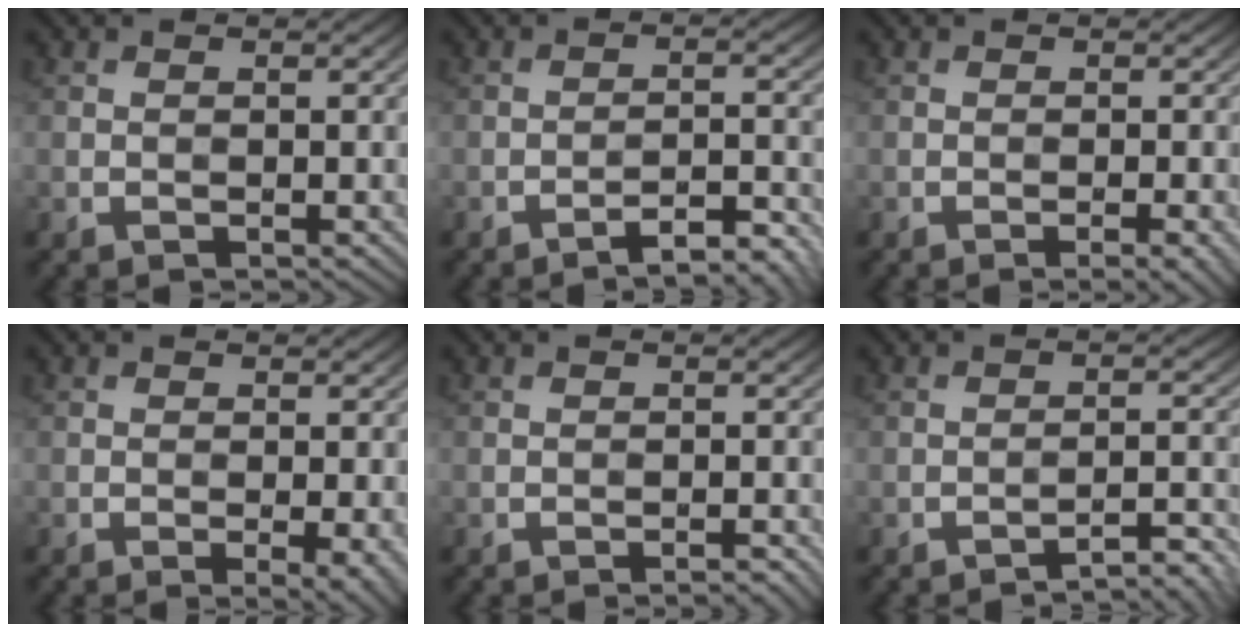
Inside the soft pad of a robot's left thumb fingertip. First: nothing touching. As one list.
[{"total": 4.4, "force": [-3.6, 0.5, 2.6], "torque": [-0.038, 0.014, -0.055]}, {"total": 2.3, "force": [-1.1, 0.3, 2.0], "torque": [-0.027, 0.003, -0.017]}, {"total": 2.8, "force": [-0.9, 0.6, 2.6], "torque": [-0.041, -0.005, -0.012]}, {"total": 1.1, "force": [-0.8, 0.1, 0.8], "torque": [-0.009, 0.003, -0.015]}, {"total": 3.5, "force": [-3.1, 0.3, 1.6], "torque": [-0.014, 0.017, -0.047]}]